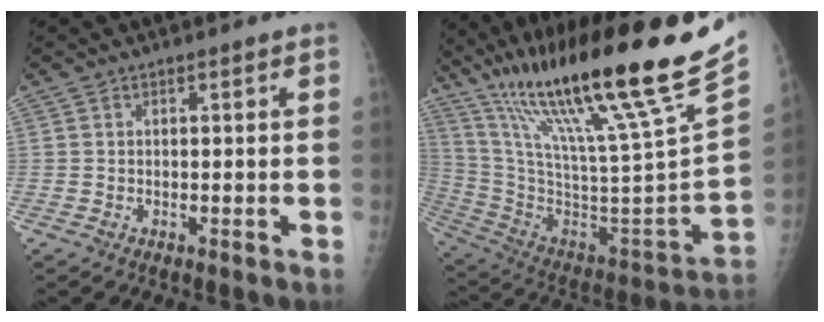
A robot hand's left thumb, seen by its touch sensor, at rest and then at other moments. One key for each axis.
{"total": 35.5, "fx": 23.6, "fy": 3.3, "fz": 26.2, "tx": -0.427, "ty": -0.090, "tz": 0.396}